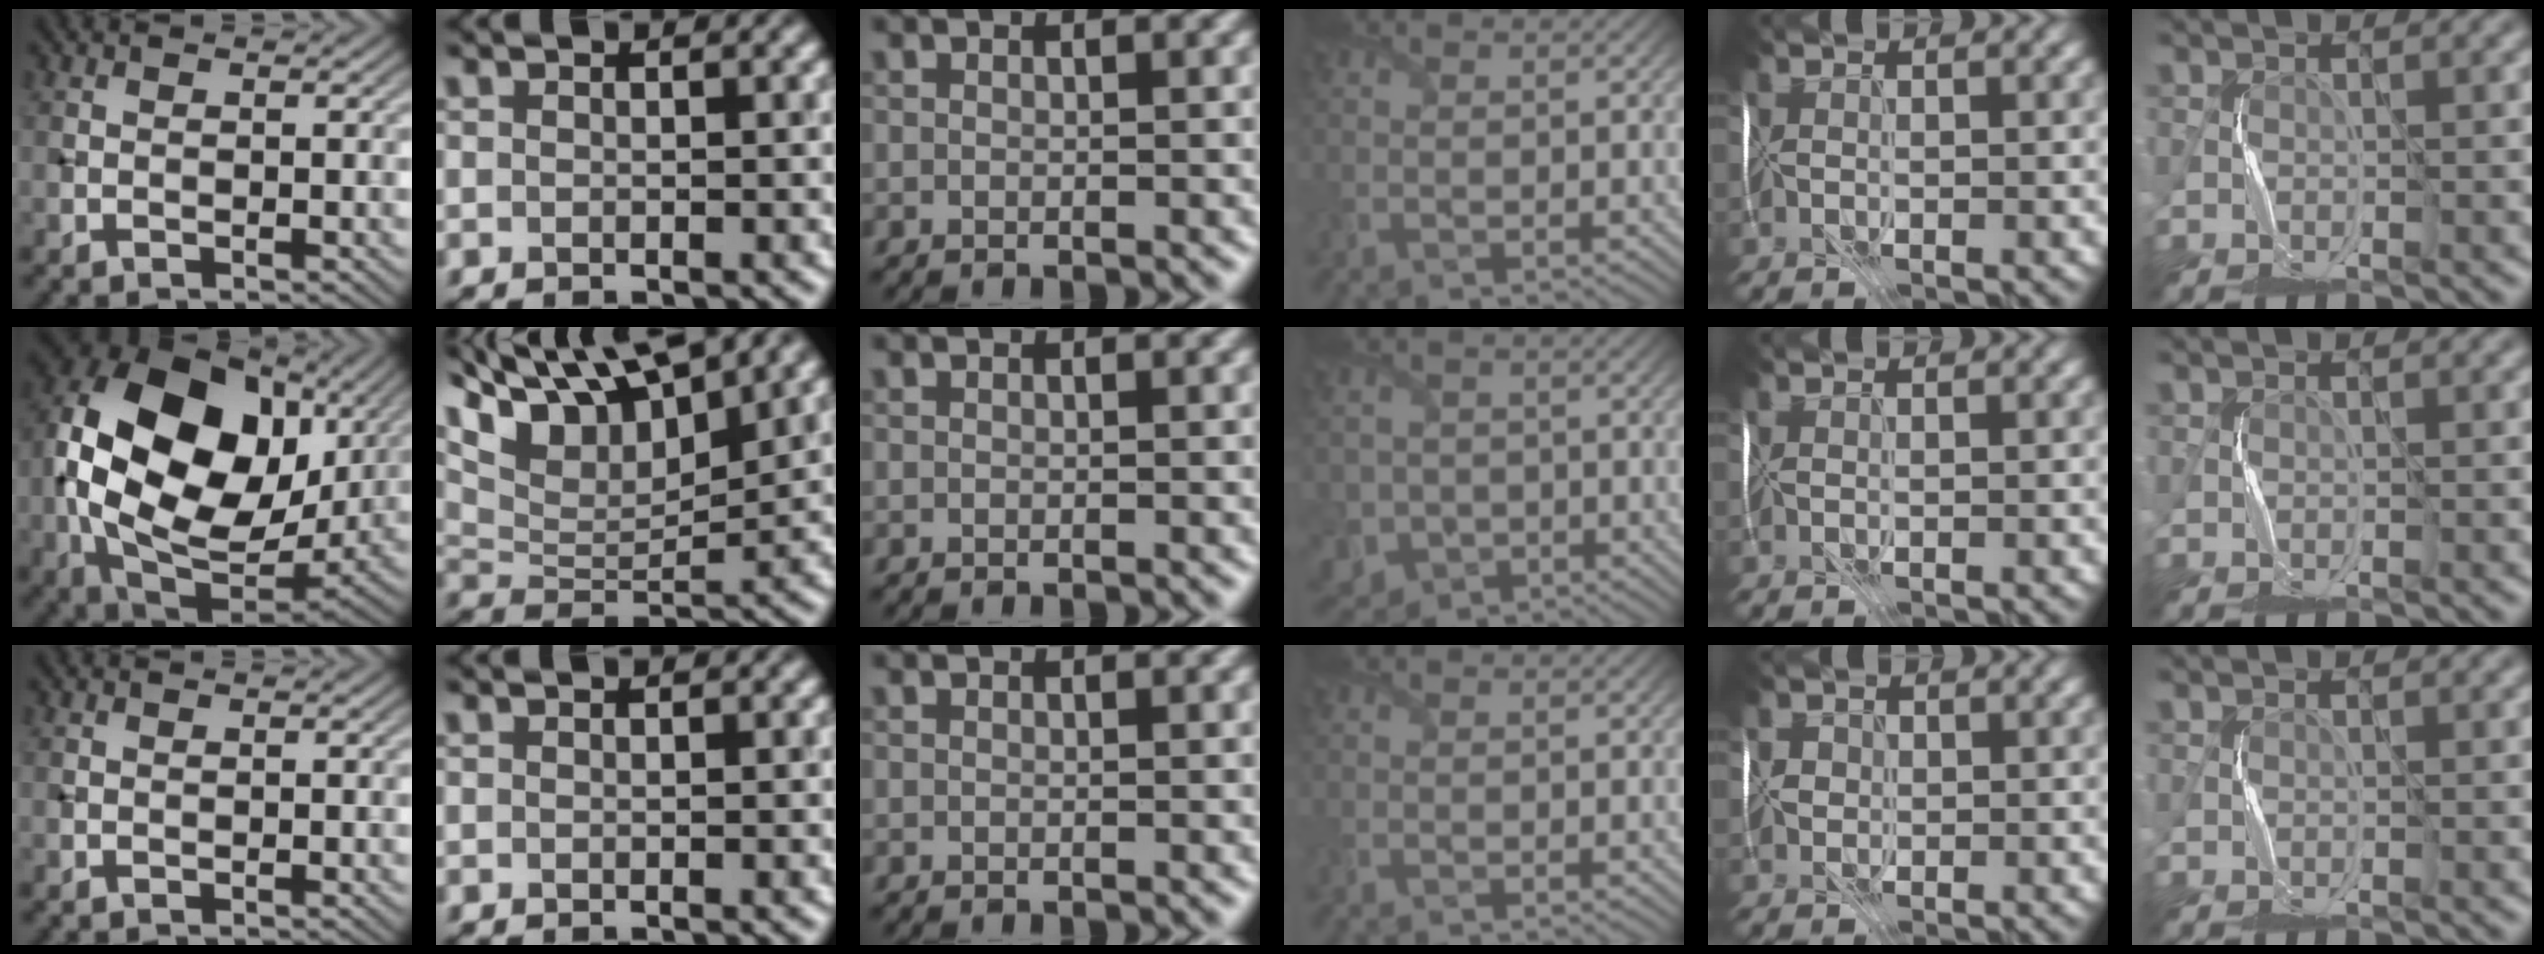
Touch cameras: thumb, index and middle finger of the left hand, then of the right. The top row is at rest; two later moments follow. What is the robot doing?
{"motion": "fold", "object": "map"}